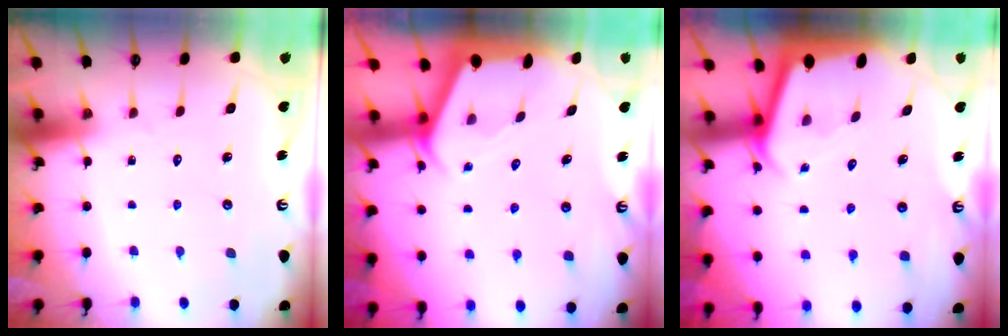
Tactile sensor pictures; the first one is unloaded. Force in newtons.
{"total": 2.5, "press": 2.5, "slide": 0.3}
{"total": 2.3, "press": 2.3, "slide": 0.1}